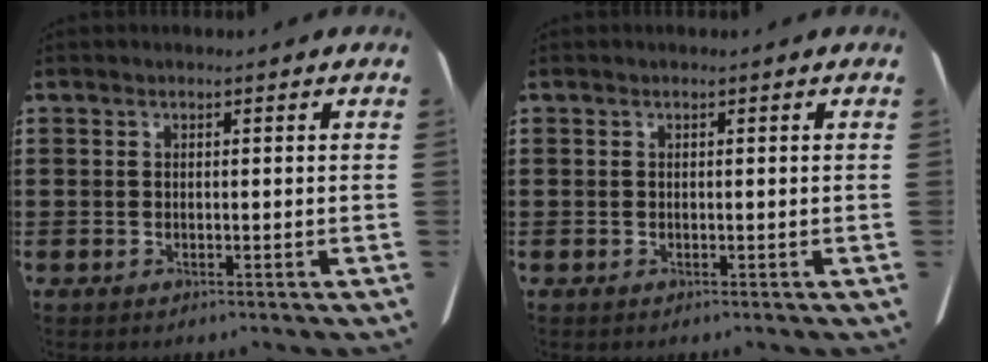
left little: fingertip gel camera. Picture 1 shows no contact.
{"total": 0.0}